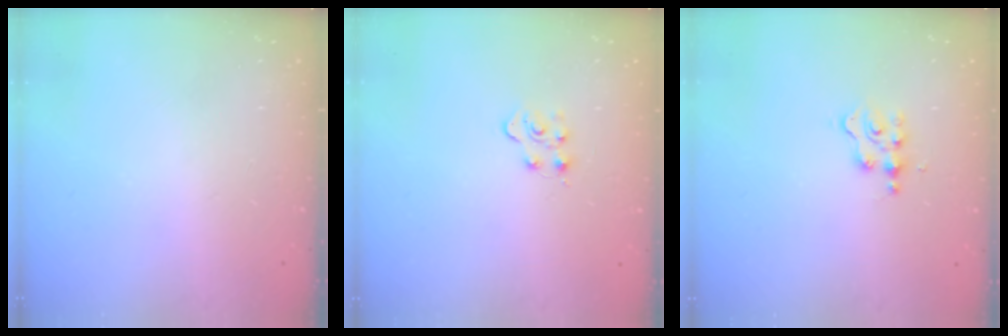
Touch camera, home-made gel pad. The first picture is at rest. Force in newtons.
{"total": 5.0, "press": 4.9, "slide": 0.5}
{"total": 2.9, "press": 2.9, "slide": 0.2}